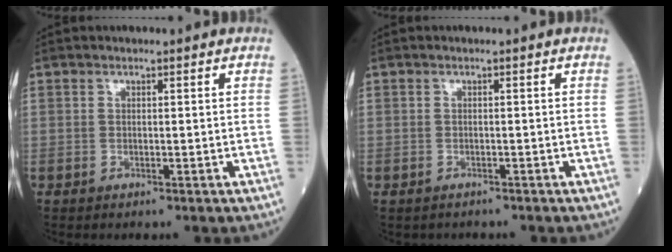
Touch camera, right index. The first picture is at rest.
{"total": 1.4, "force": [-1.1, 0.9, -0.2], "torque": [-0.009, 0.002, -0.019]}